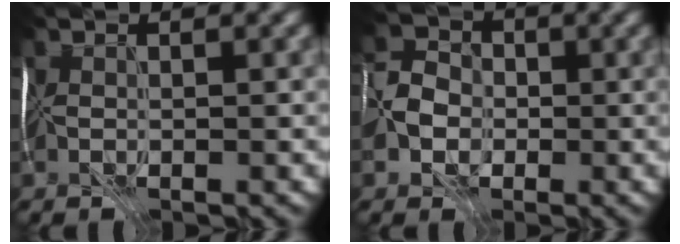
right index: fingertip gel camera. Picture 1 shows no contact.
{"total": 2.4, "force": [-0.8, 2.2, 0.5], "torque": [-0.003, 0.009, -0.022]}